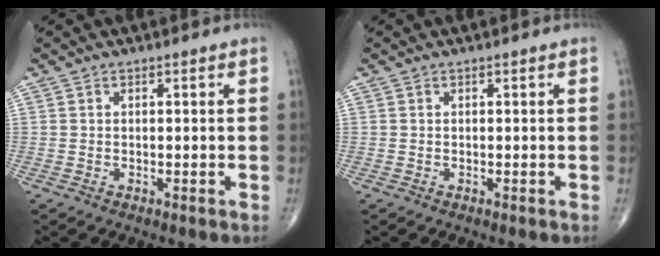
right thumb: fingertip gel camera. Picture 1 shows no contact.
{"total": 0.0}